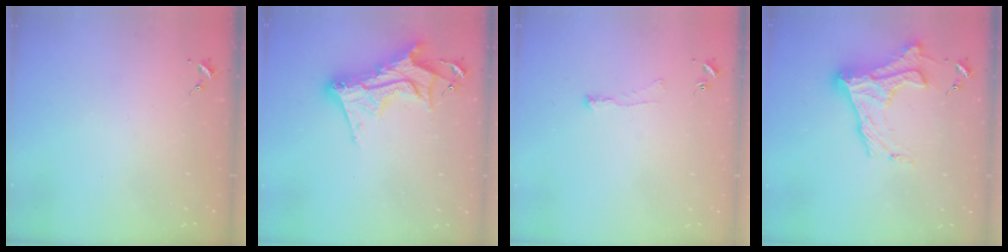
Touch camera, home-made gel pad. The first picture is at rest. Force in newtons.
{"total": 15.9, "press": 15.9, "slide": 1.3}
{"total": 3.2, "press": 3.2, "slide": 0.5}
{"total": 19.0, "press": 19.0, "slide": 1.3}